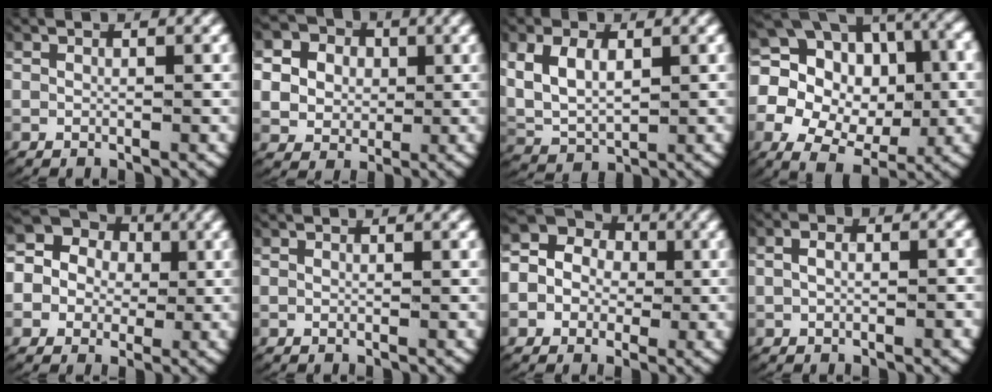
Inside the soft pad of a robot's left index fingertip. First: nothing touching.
{"total": 9.4, "force": [2.3, 8.2, 4.0], "torque": [-0.091, -0.005, 0.033]}
{"total": 7.4, "force": [0.5, 6.0, 4.2], "torque": [-0.120, -0.017, 0.015]}
{"total": 16.8, "force": [1.1, 14.3, 8.8], "torque": [-0.200, -0.029, 0.007]}
{"total": 13.4, "force": [3.3, 11.5, 5.9], "torque": [-0.131, 0.012, 0.023]}
{"total": 0.0}
{"total": 11.6, "force": [2.3, 9.8, 5.7], "torque": [-0.109, 0.013, 0.008]}
{"total": 1.5, "force": [-0.2, 0.9, 1.2], "torque": [-0.025, -0.002, -0.003]}